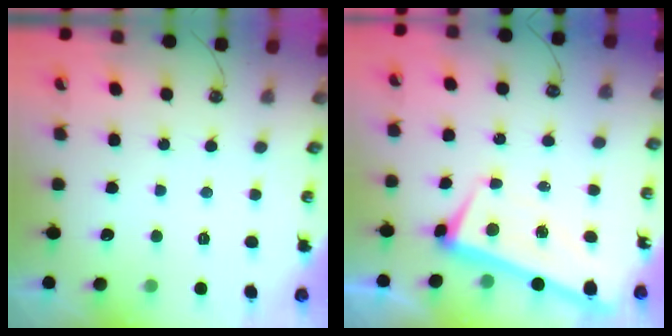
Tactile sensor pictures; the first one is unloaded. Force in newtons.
{"total": 2.0, "press": 1.9, "slide": 0.6}